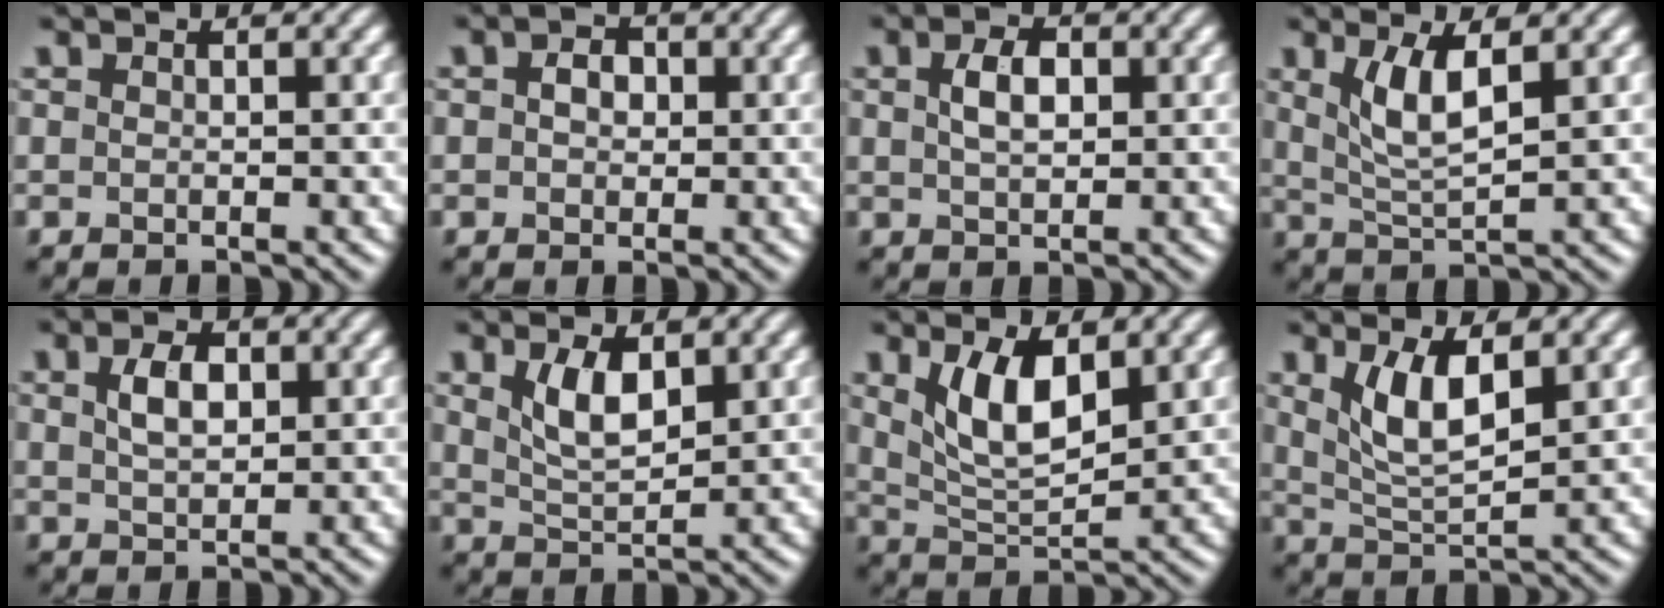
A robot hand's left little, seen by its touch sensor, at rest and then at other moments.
{"total": 2.2, "force": [0.4, 1.7, 1.4], "torque": [-0.022, 0.007, -0.003]}
{"total": 2.8, "force": [0.7, 1.6, 2.2], "torque": [-0.047, 0.003, 0.012]}
{"total": 4.1, "force": [1.5, 1.2, 3.6], "torque": [-0.079, -0.005, 0.032]}
{"total": 2.9, "force": [0.8, 1.6, 2.2], "torque": [-0.048, 0.003, 0.017]}
{"total": 3.6, "force": [1.6, 1.5, 2.9], "torque": [-0.061, -0.003, 0.035]}
{"total": 5.4, "force": [2.1, 2.3, 4.4], "torque": [-0.094, -0.006, 0.042]}
{"total": 4.4, "force": [1.7, 1.5, 3.8], "torque": [-0.084, -0.006, 0.036]}